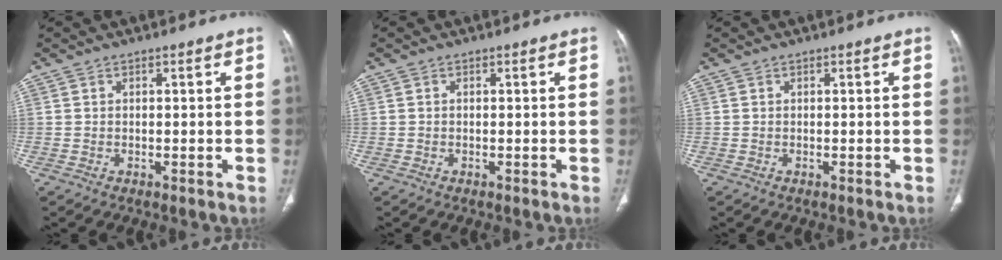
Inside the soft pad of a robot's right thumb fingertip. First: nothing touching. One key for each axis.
{"total": 0.0}
{"total": 0.0}